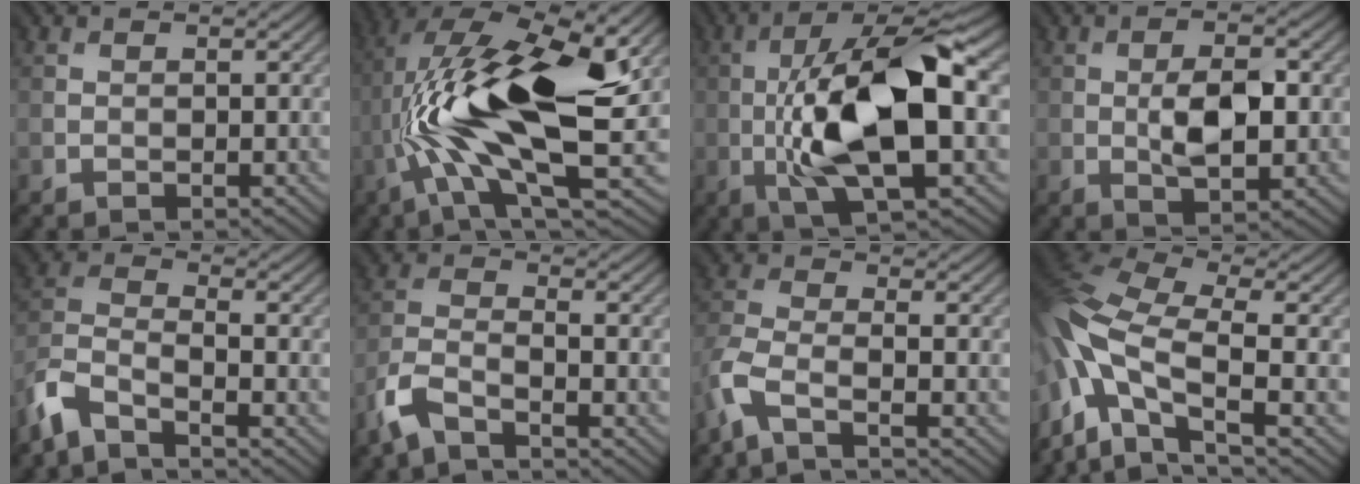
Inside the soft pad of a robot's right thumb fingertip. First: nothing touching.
{"total": 17.7, "force": [1.8, 6.6, 16.3], "torque": [-0.305, 0.025, 0.032]}
{"total": 12.9, "force": [-1.0, 4.4, 12.0], "torque": [-0.223, 0.014, -0.021]}
{"total": 4.4, "force": [-0.3, 2.0, 3.9], "torque": [-0.071, 0.001, -0.004]}
{"total": 6.0, "force": [-4.9, 2.0, 2.7], "torque": [-0.065, -0.005, -0.114]}
{"total": 4.6, "force": [-3.8, 1.4, 2.2], "torque": [-0.057, -0.005, -0.089]}
{"total": 4.5, "force": [-3.4, 1.2, 2.7], "torque": [-0.067, -0.002, -0.084]}
{"total": 14.1, "force": [-3.4, 8.0, 11.1], "torque": [-0.282, -0.011, -0.060]}